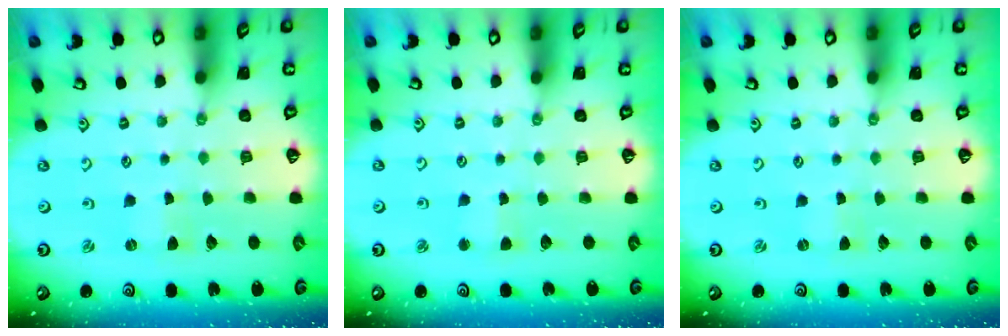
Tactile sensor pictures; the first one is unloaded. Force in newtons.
{"total": 2.6, "press": 2.6, "slide": 0.3}
{"total": 0.0}